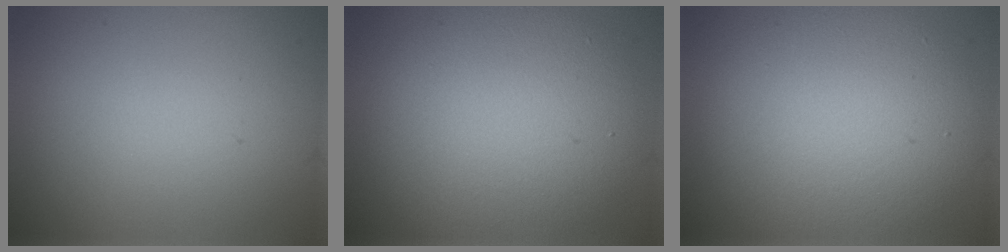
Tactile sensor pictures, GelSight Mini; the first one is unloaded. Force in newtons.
{"total": 8.8, "press": 8.8, "slide": 0.5}
{"total": 8.8, "press": 8.8, "slide": 0.6}